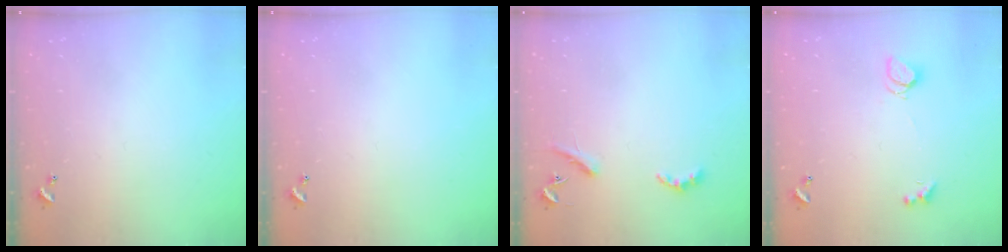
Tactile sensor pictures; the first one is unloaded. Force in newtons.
{"total": 0.0}
{"total": 3.5, "press": 3.5, "slide": 0.7}
{"total": 2.0, "press": 1.9, "slide": 0.5}